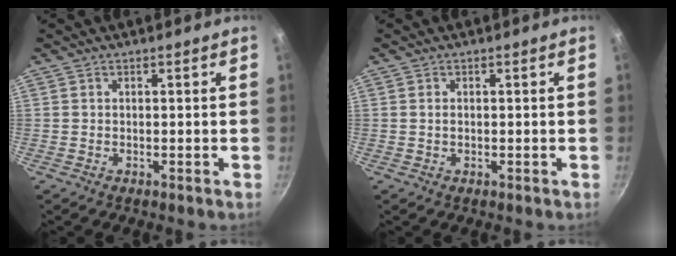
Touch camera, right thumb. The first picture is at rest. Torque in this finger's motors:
{"motor_torque": [-0.31, 0.06, -0.07, 0.47, 0.11]}